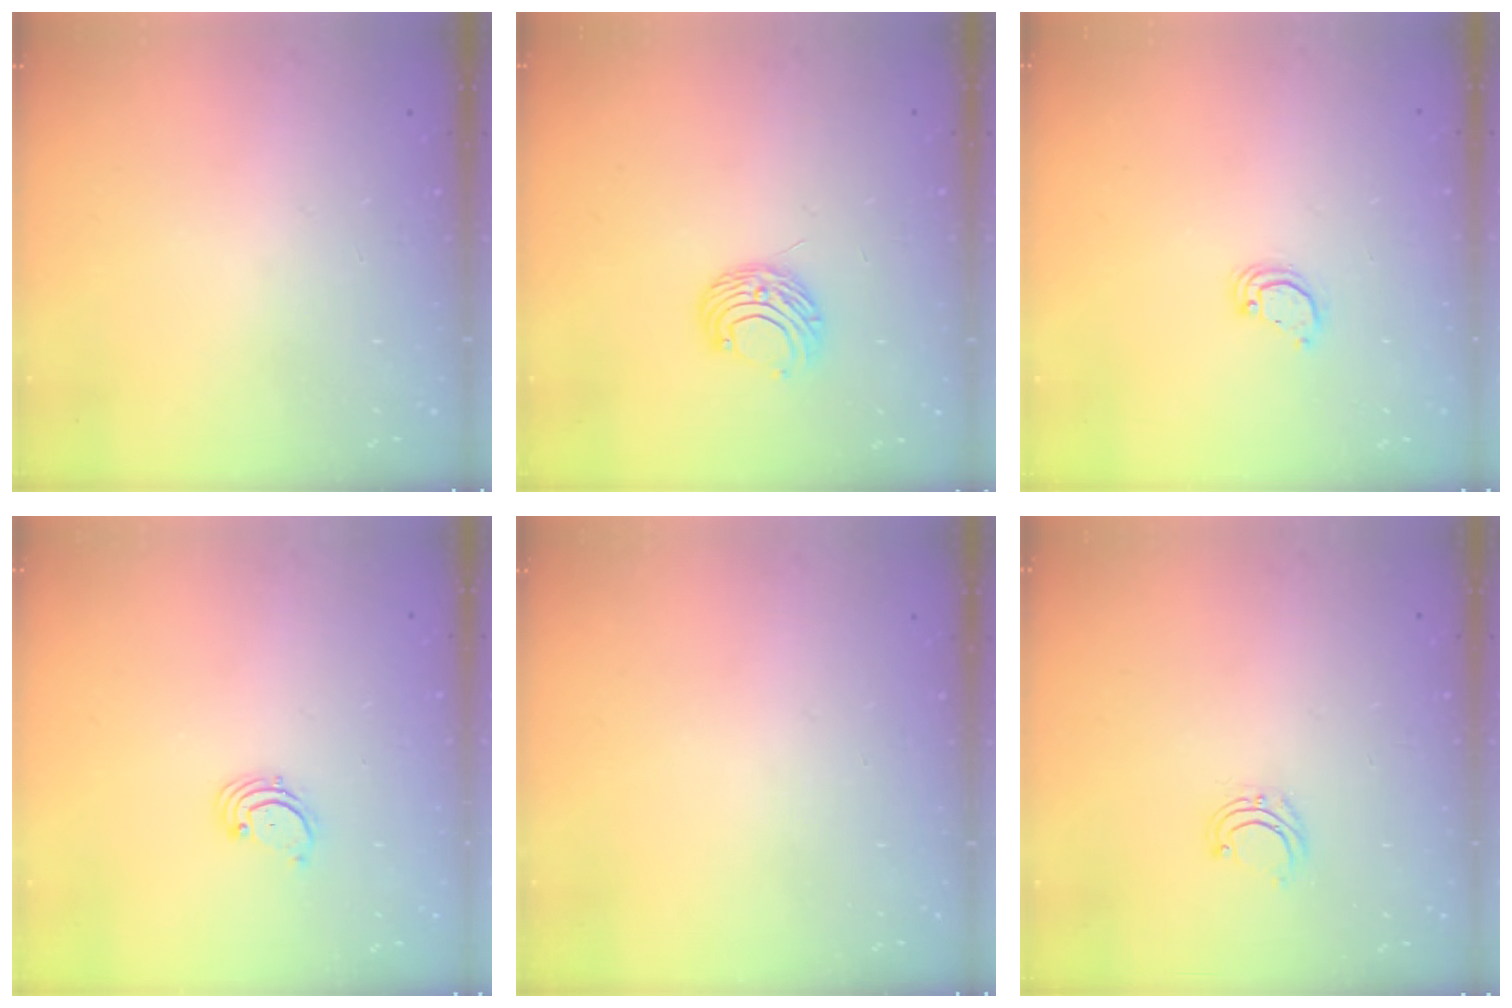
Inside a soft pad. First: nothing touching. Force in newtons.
{"total": 8.0, "press": 7.9, "slide": 0.6}
{"total": 3.4, "press": 3.4, "slide": 0.2}
{"total": 1.7, "press": 1.6, "slide": 0.2}
{"total": 0.0}
{"total": 4.6, "press": 4.5, "slide": 0.5}